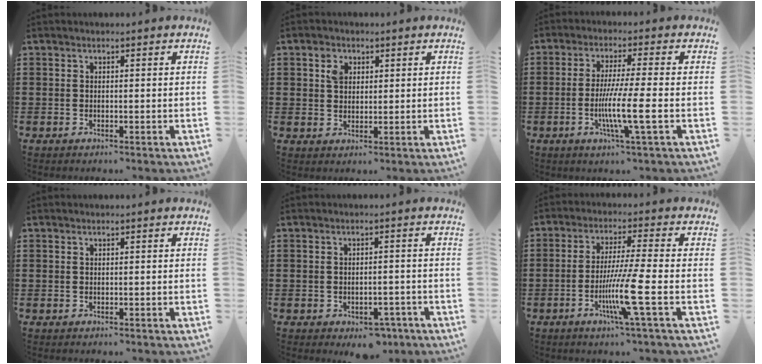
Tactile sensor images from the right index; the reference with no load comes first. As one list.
[{"total": 3.0, "force": [1.3, 2.3, 1.4], "torque": [-0.036, 0.009, 0.024]}, {"total": 8.4, "force": [-2.0, 0.0, 8.2], "torque": [-0.152, -0.017, -0.038]}, {"total": 0.0}, {"total": 2.4, "force": [-1.4, 1.7, 1.1], "torque": [-0.025, 0.004, -0.028]}, {"total": 9.5, "force": [-3.2, -0.5, 8.9], "torque": [-0.177, -0.024, -0.062]}]